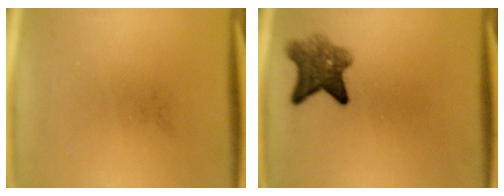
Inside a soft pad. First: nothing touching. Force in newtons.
{"total": 6.0}